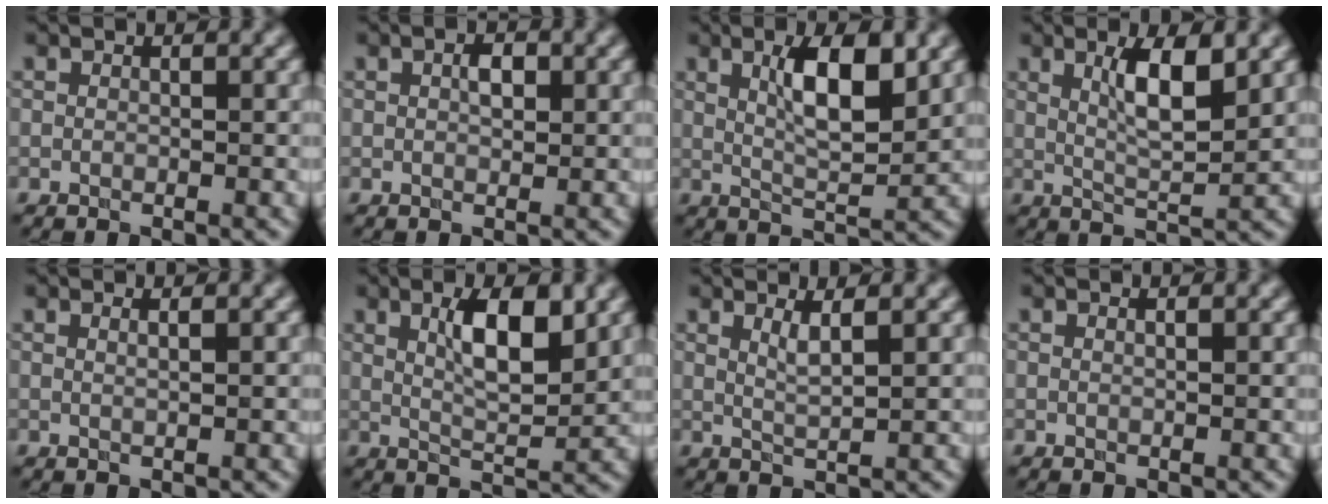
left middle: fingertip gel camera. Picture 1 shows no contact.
{"total": 1.2, "force": [0.1, 0.5, 1.1], "torque": [-0.022, 0.006, 0.012]}
{"total": 5.7, "force": [1.8, 1.4, 5.2], "torque": [-0.089, 0.002, 0.043]}
{"total": 4.4, "force": [1.5, 0.8, 4.1], "torque": [-0.075, -0.002, 0.039]}
{"total": 0.9, "force": [0.4, 0.4, 0.7], "torque": [0.001, 0.005, 0.002]}
{"total": 5.1, "force": [1.7, 1.3, 4.6], "torque": [-0.081, 0.001, 0.042]}
{"total": 1.6, "force": [0.6, 0.2, 1.4], "torque": [-0.022, 0.000, 0.022]}
{"total": 0.0}